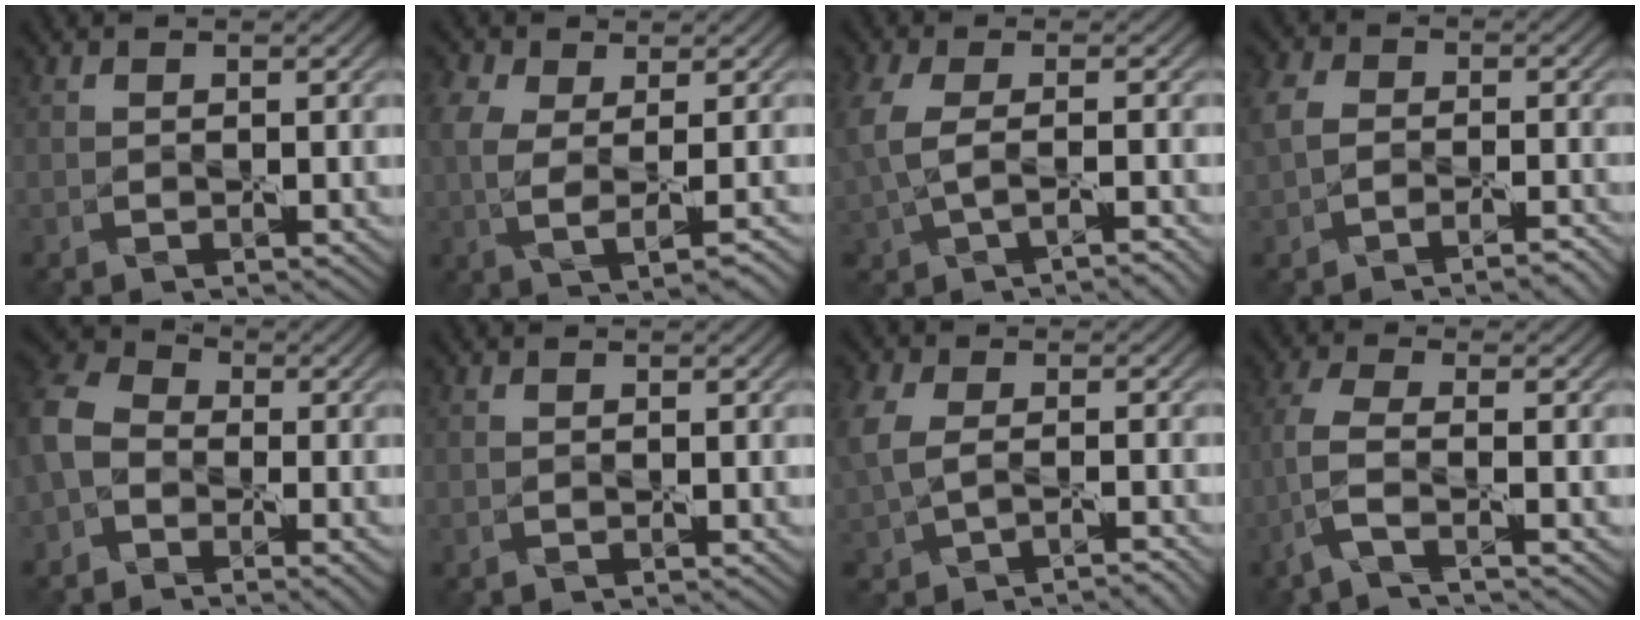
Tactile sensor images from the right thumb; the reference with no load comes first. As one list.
[{"total": 5.1, "force": [1.0, 2.3, 4.4], "torque": [-0.093, 0.004, 0.022]}, {"total": 3.9, "force": [-0.4, 1.6, 3.5], "torque": [-0.100, -0.006, -0.006]}, {"total": 3.9, "force": [-1.5, 2.4, 2.6], "torque": [-0.053, 0.003, -0.037]}, {"total": 6.9, "force": [-2.4, 5.0, 4.1], "torque": [-0.099, -0.003, -0.052]}, {"total": 0.0}, {"total": 5.9, "force": [-0.8, 3.9, 4.4], "torque": [-0.117, -0.006, 0.001]}, {"total": 3.4, "force": [-2.0, -0.1, 2.8], "torque": [-0.070, 0.008, -0.059]}]